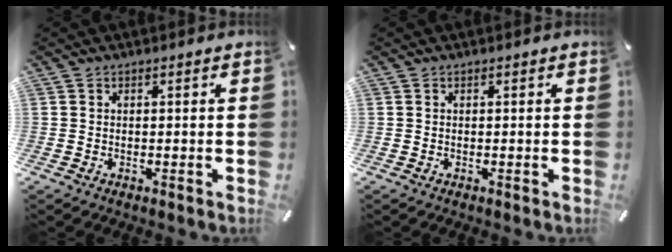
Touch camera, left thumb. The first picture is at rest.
{"total": 0.0}